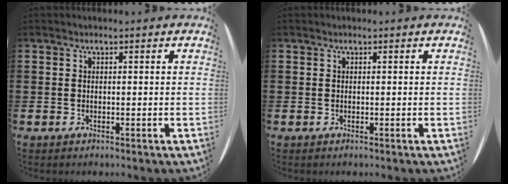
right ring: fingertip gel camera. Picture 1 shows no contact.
{"total": 0.0}